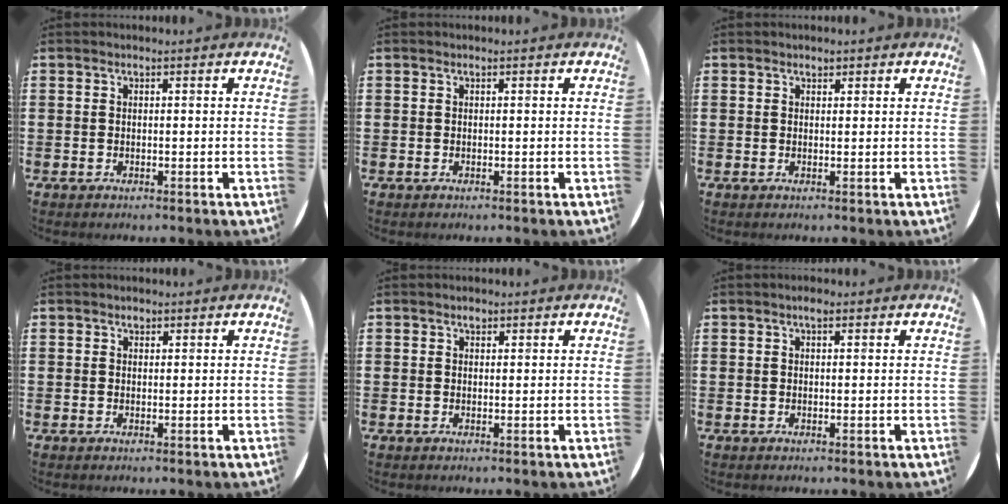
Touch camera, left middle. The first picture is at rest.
{"total": 0.0}
{"total": 0.7, "force": [0.6, 0.3, 0.0], "torque": [0.006, -0.001, 0.011]}
{"total": 0.7, "force": [0.5, 0.4, 0.1], "torque": [0.005, -0.001, 0.008]}
{"total": 0.8, "force": [0.6, 0.5, 0.3], "torque": [0.002, -0.001, 0.009]}
{"total": 1.0, "force": [0.5, 0.5, 0.7], "torque": [-0.007, 0.003, 0.007]}